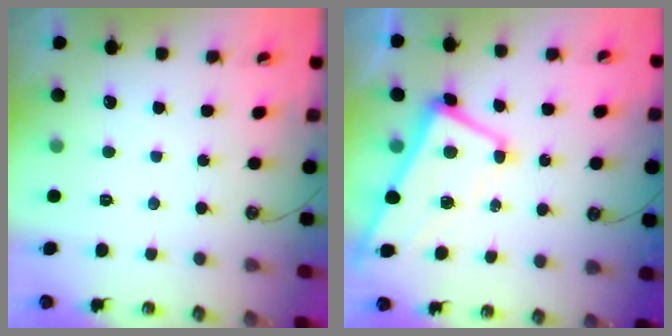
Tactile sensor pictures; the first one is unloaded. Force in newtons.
{"total": 1.0, "press": 0.2, "slide": 1.0}